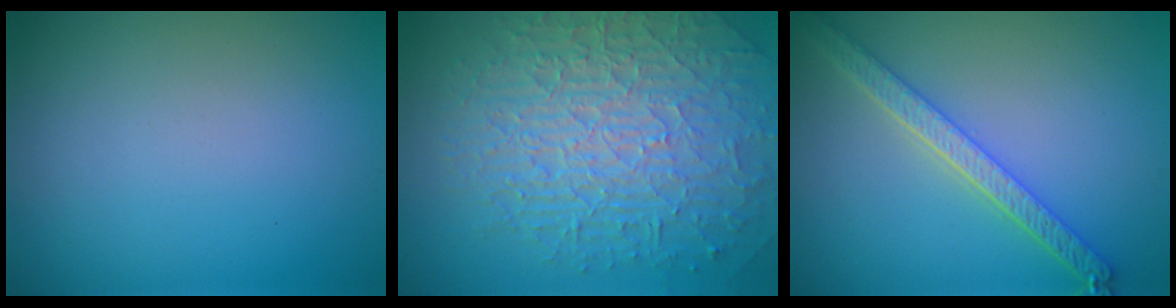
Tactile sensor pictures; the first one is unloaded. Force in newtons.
{"total": 10.0, "press": 6.5, "slide": 7.7}
{"total": 4.1, "press": 3.3, "slide": 2.4}